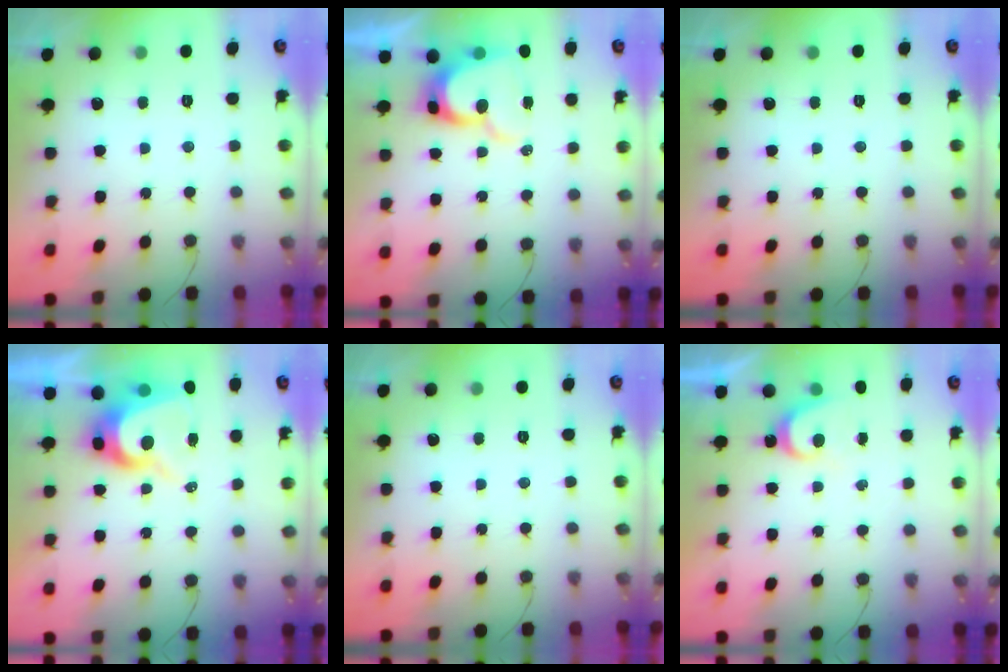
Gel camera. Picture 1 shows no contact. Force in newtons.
{"total": 12.7, "press": 12.7, "slide": 1.3}
{"total": 0.0}
{"total": 10.2, "press": 10.2, "slide": 1.0}
{"total": 0.0}
{"total": 3.7, "press": 3.6, "slide": 0.3}